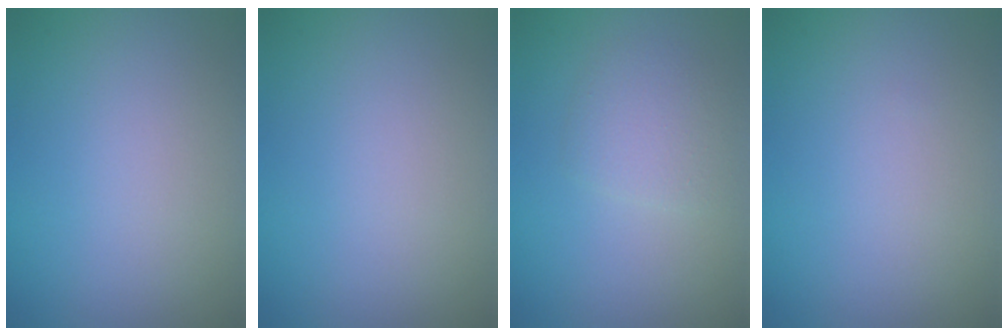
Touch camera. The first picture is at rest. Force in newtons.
{"total": 0.0}
{"total": 2.3, "press": 2.3, "slide": 0.0}
{"total": 0.0}